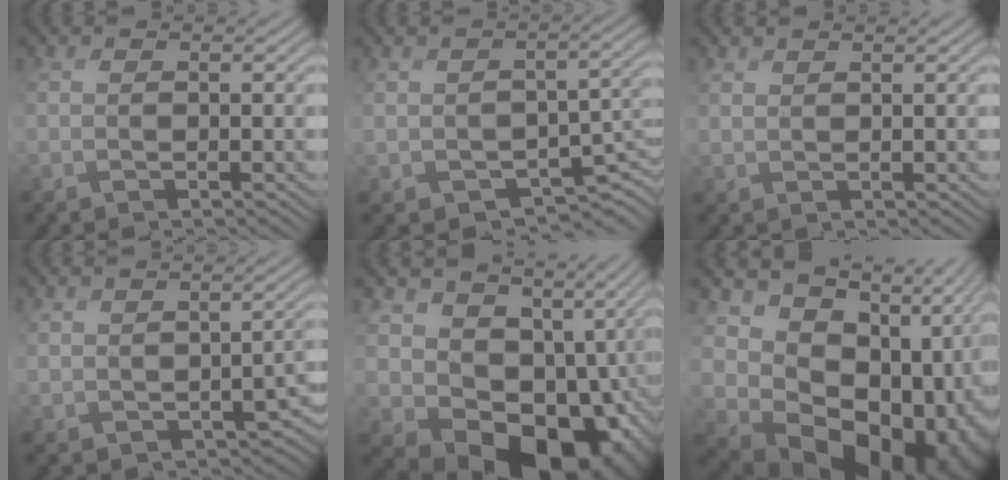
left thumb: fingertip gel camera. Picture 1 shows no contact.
{"total": 3.3, "force": [-2.1, 2.3, 1.1], "torque": [-0.016, -0.013, -0.024]}
{"total": 1.6, "force": [1.3, -0.2, -1.0], "torque": [0.013, 0.000, 0.024]}
{"total": 4.0, "force": [-1.6, 2.9, 2.2], "torque": [-0.036, -0.020, -0.006]}
{"total": 13.5, "force": [-0.6, 11.5, 7.2], "torque": [-0.114, -0.057, 0.033]}
{"total": 17.4, "force": [-1.6, 14.0, 10.3], "torque": [-0.132, -0.061, 0.026]}